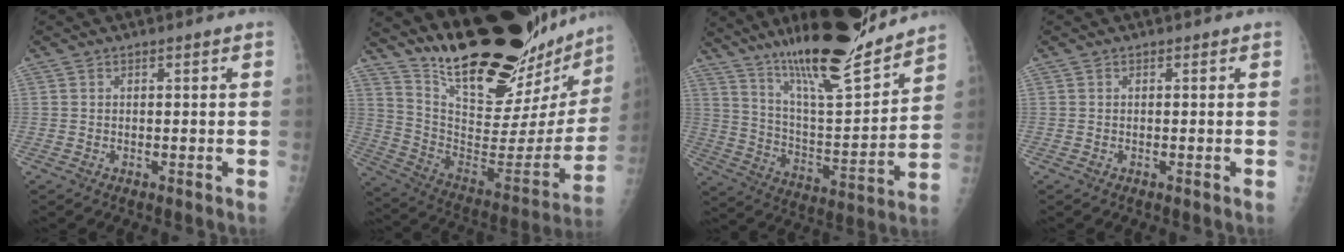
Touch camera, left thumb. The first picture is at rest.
{"total": 31.7, "force": [26.3, 7.9, 15.8], "torque": [-0.224, -0.161, 0.391]}
{"total": 22.8, "force": [18.2, 3.7, 13.1], "torque": [-0.191, -0.093, 0.309]}
{"total": 0.0}